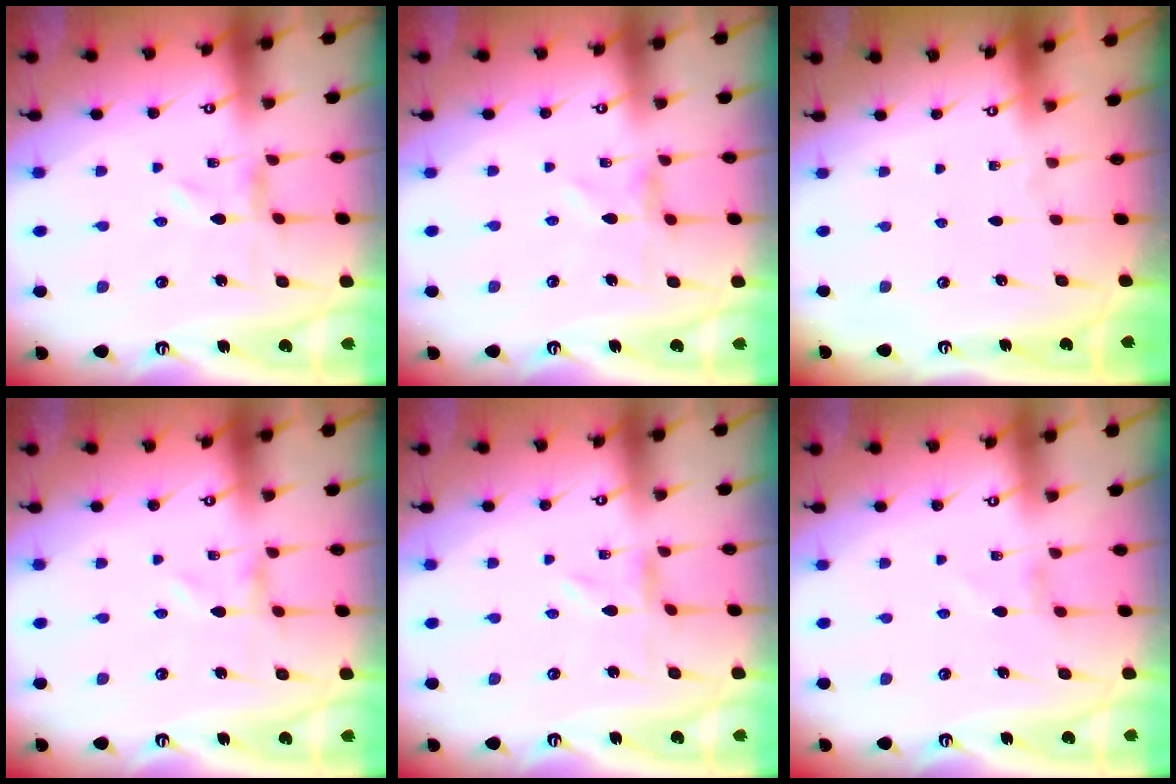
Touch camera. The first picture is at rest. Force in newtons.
{"total": 2.6, "press": 2.6, "slide": 0.3}
{"total": 0.0}
{"total": 0.0}
{"total": 0.0}
{"total": 1.1, "press": 1.0, "slide": 0.4}